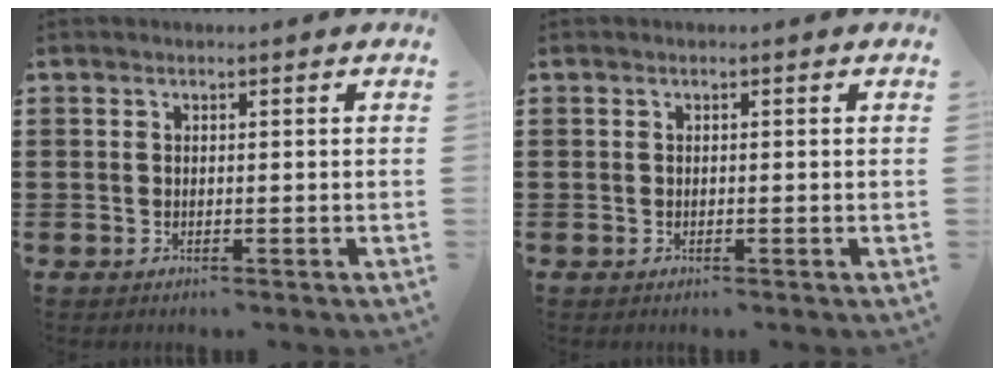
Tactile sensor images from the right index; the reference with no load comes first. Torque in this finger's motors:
{"motor_torque": [0.19, 0.36, 0.00, -0.01]}